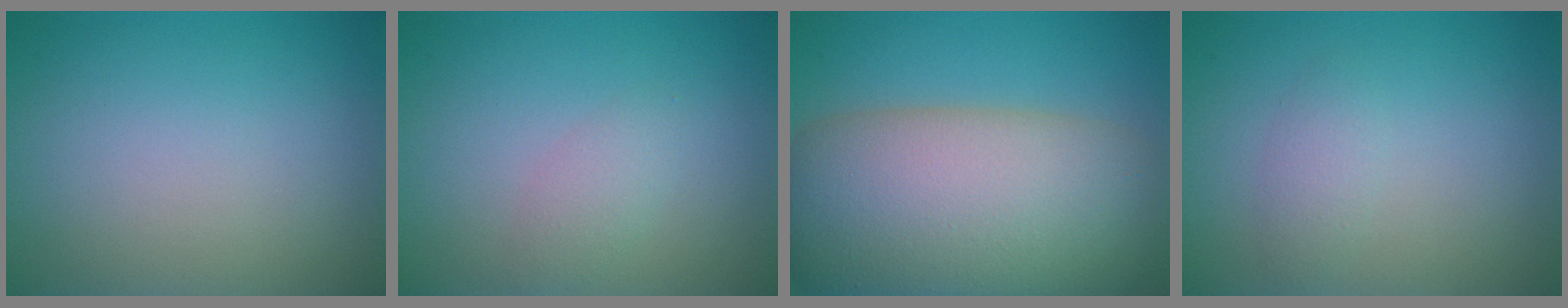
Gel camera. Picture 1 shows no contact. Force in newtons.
{"total": 1.6, "press": 1.6, "slide": 0.0}
{"total": 15.0, "press": 15.0, "slide": 0.6}
{"total": 1.5, "press": 1.5, "slide": 0.1}